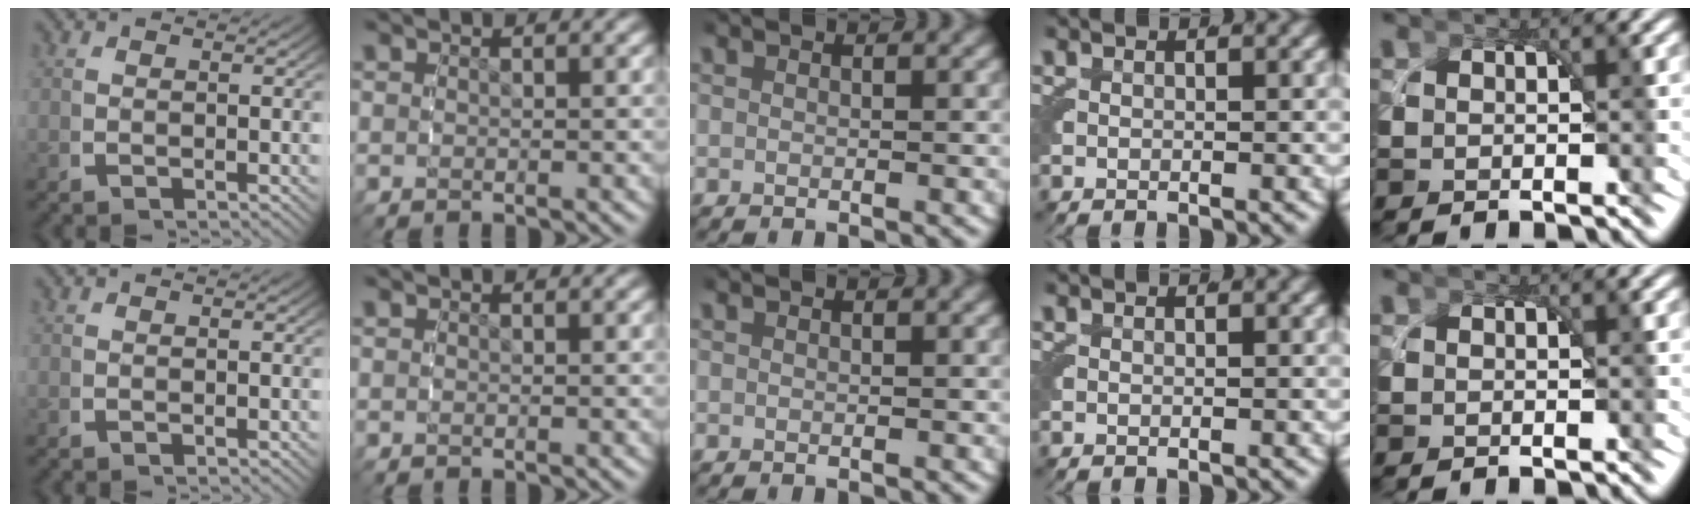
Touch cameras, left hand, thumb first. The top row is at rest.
{}